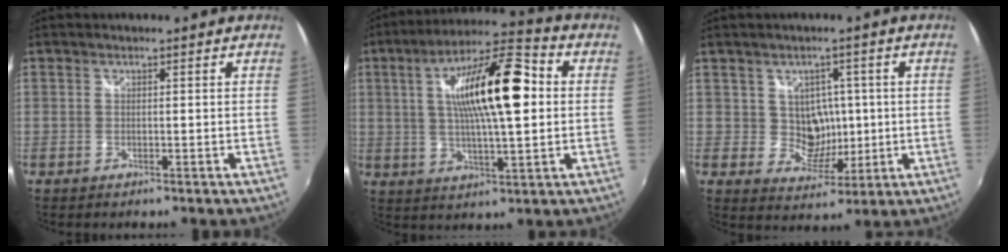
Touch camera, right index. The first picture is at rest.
{"total": 17.4, "force": [3.0, 4.8, 16.4], "torque": [-0.282, 0.022, 0.044]}
{"total": 6.3, "force": [0.8, 5.9, 2.1], "torque": [-0.037, 0.006, 0.022]}